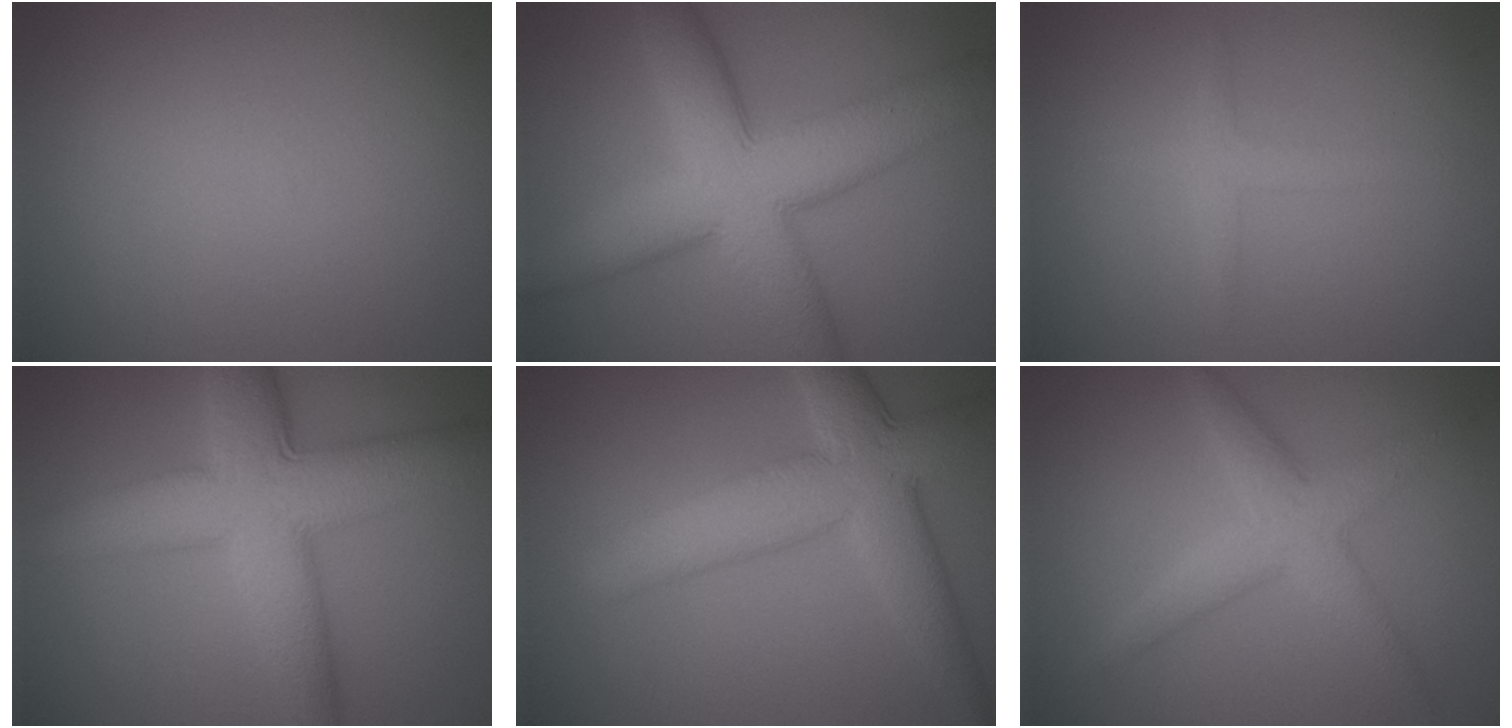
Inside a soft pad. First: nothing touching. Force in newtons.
{"total": 10.0, "press": 10.0, "slide": 0.2}
{"total": 1.6, "press": 1.6, "slide": 0.1}
{"total": 9.8, "press": 9.8, "slide": 0.3}
{"total": 7.4, "press": 7.4, "slide": 0.3}
{"total": 4.1, "press": 4.1, "slide": 0.1}